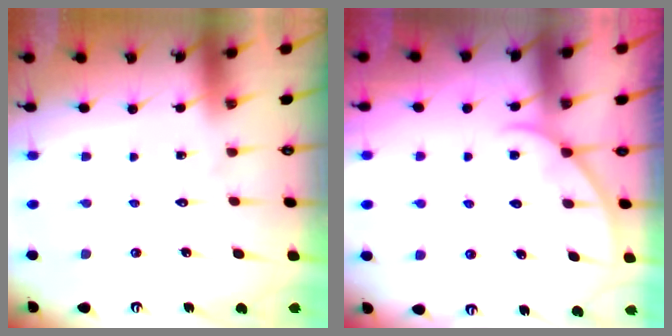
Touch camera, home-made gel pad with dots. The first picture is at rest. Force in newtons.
{"total": 3.2, "press": 3.2, "slide": 0.1}